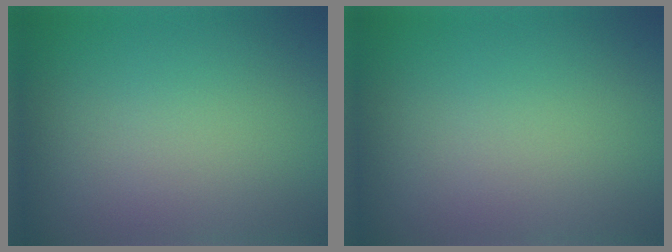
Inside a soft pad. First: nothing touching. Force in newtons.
{"total": 0.0}